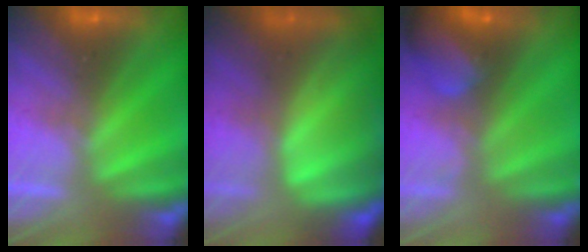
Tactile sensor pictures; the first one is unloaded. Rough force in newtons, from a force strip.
{"total": 7.3}
{"total": 6.9}